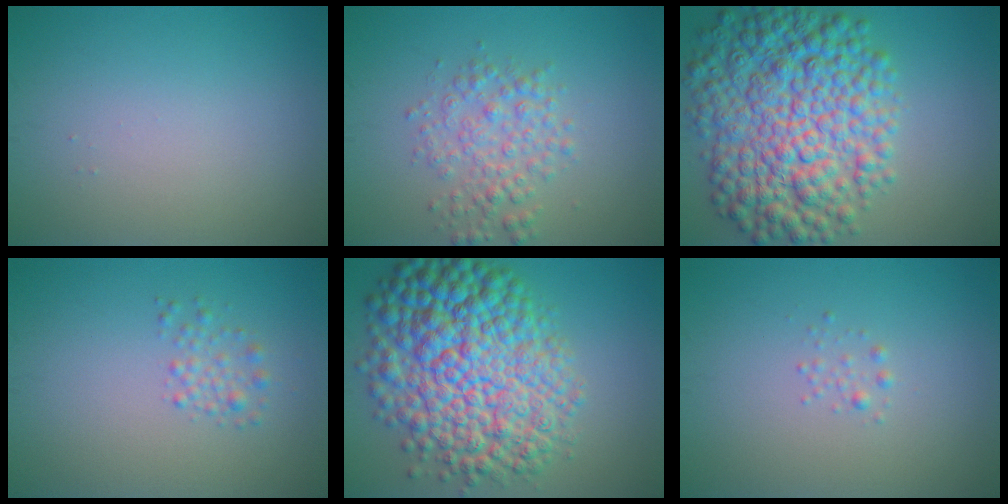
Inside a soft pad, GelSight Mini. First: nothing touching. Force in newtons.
{"total": 3.2, "press": 3.2, "slide": 0.1}
{"total": 11.7, "press": 11.7, "slide": 0.2}
{"total": 1.5, "press": 1.5, "slide": 0.1}
{"total": 13.1, "press": 13.1, "slide": 0.2}
{"total": 0.7, "press": 0.7, "slide": 0.0}